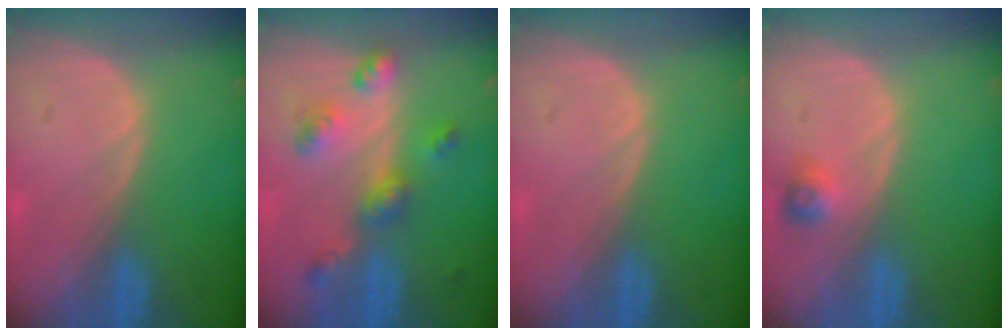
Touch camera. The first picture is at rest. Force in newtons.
{"total": 6.8, "press": 6.0, "slide": 3.2}
{"total": 0.0}
{"total": 2.5, "press": 2.3, "slide": 1.0}